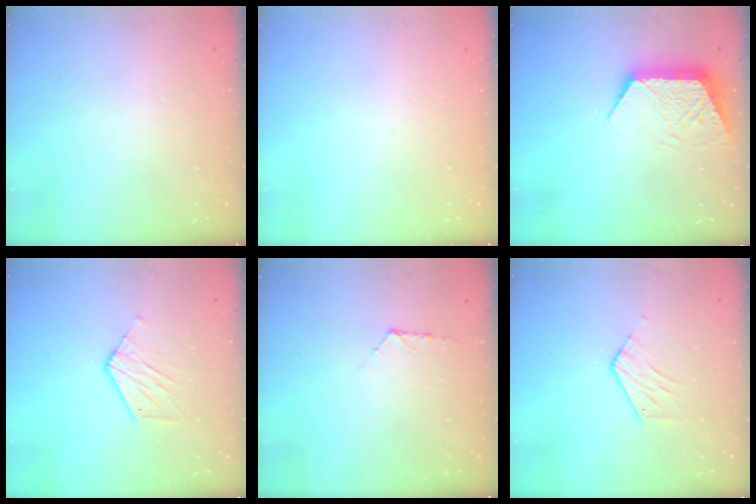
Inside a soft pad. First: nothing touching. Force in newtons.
{"total": 0.0}
{"total": 10.1, "press": 10.1, "slide": 0.7}
{"total": 6.9, "press": 6.9, "slide": 0.4}
{"total": 5.2, "press": 5.1, "slide": 0.6}
{"total": 6.7, "press": 6.7, "slide": 0.3}